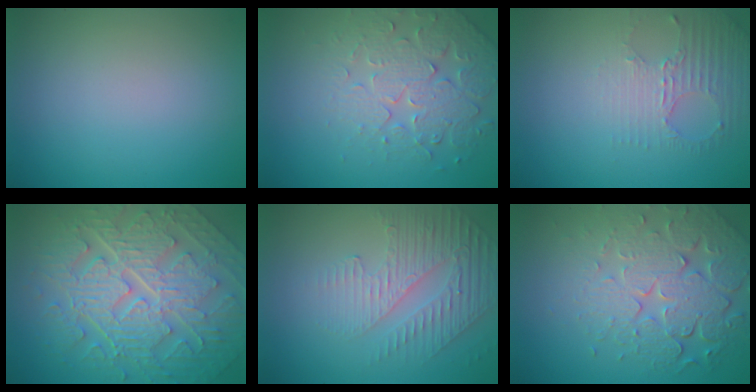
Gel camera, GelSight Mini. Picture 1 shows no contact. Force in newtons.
{"total": 4.2, "press": 4.0, "slide": 1.2}
{"total": 2.6, "press": 1.9, "slide": 1.9}
{"total": 10.2, "press": 7.0, "slide": 7.5}
{"total": 4.8, "press": 3.1, "slide": 3.6}
{"total": 7.4, "press": 5.4, "slide": 5.1}